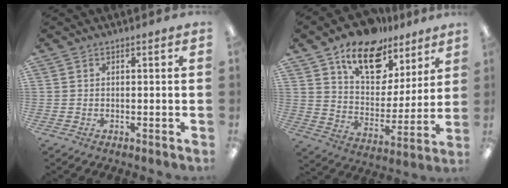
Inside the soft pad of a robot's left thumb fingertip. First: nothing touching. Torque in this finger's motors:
{"motor_torque": [0.58, 0.75, 1.40, -1.38, 0.15]}